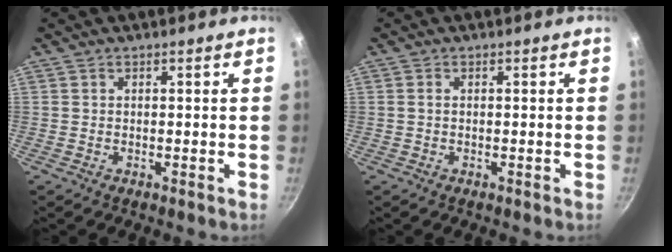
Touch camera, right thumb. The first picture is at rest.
{"total": 0.7, "force": [0.1, 0.4, 0.6], "torque": [-0.013, 0.002, 0.001]}